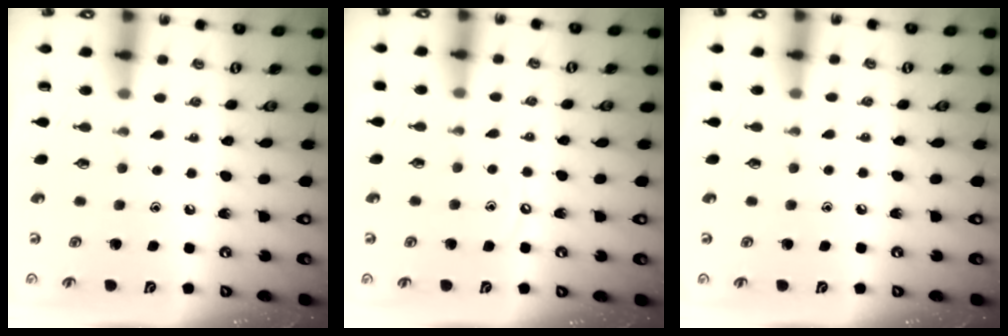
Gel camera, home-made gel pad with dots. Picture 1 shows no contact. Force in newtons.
{"total": 3.8, "press": 3.8, "slide": 0.3}
{"total": 4.1, "press": 4.0, "slide": 0.7}